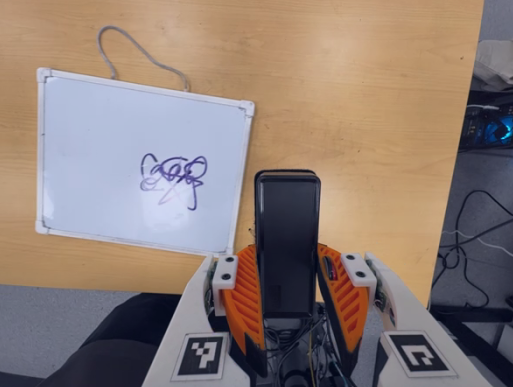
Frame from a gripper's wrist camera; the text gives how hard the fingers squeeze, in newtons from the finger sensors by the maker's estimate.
{"total": 4.0, "left": 2.4, "right": 5.6}